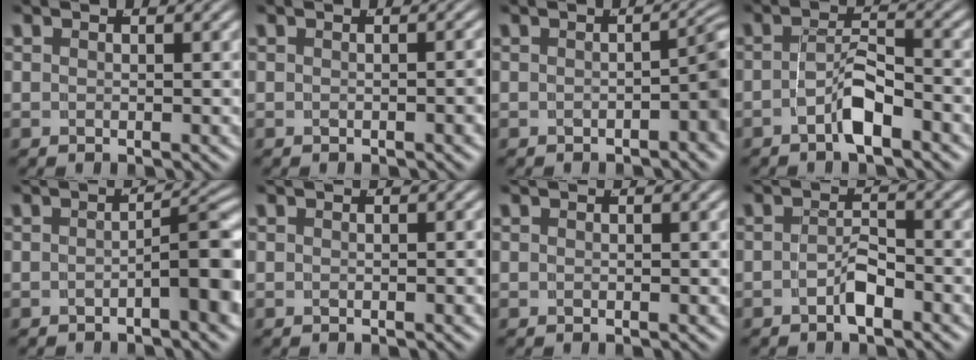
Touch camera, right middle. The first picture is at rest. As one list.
[{"total": 0.6, "force": [-0.4, -0.1, 0.4], "torque": [-0.006, 0.006, -0.007]}, {"total": 3.3, "force": [-1.0, 0.9, 2.9], "torque": [-0.027, 0.002, -0.014]}, {"total": 3.2, "force": [-2.2, 0.7, 2.2], "torque": [-0.032, -0.002, -0.037]}, {"total": 5.0, "force": [-1.7, 1.4, 4.5], "torque": [-0.039, 0.006, -0.028]}, {"total": 0.0}, {"total": 0.0}, {"total": 2.3, "force": [-1.6, 0.8, 1.4], "torque": [-0.019, -0.007, -0.027]}]